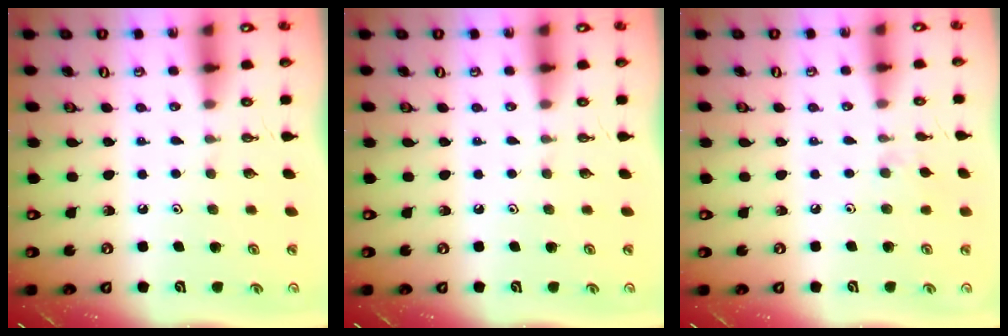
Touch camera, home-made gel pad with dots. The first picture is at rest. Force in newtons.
{"total": 0.0}
{"total": 6.3, "press": 6.2, "slide": 0.7}